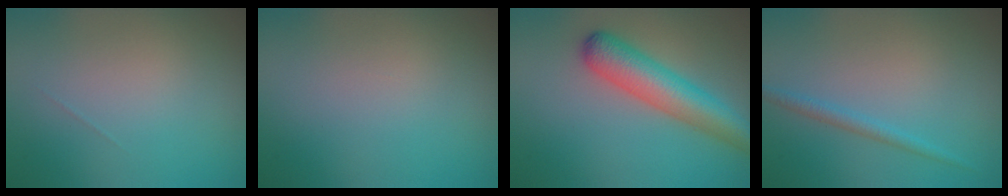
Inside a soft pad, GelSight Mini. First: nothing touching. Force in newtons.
{"total": 0.0}
{"total": 5.4, "press": 5.4, "slide": 0.2}
{"total": 1.3, "press": 1.3, "slide": 0.1}